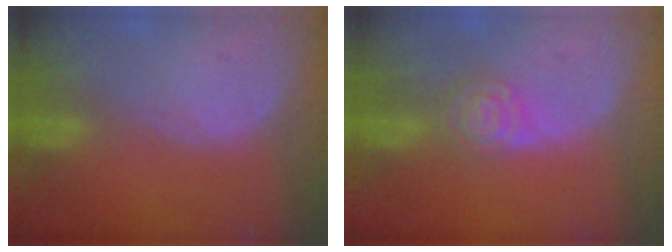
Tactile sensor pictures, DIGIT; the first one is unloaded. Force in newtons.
{"total": 4.7, "press": 4.2, "slide": 2.1}